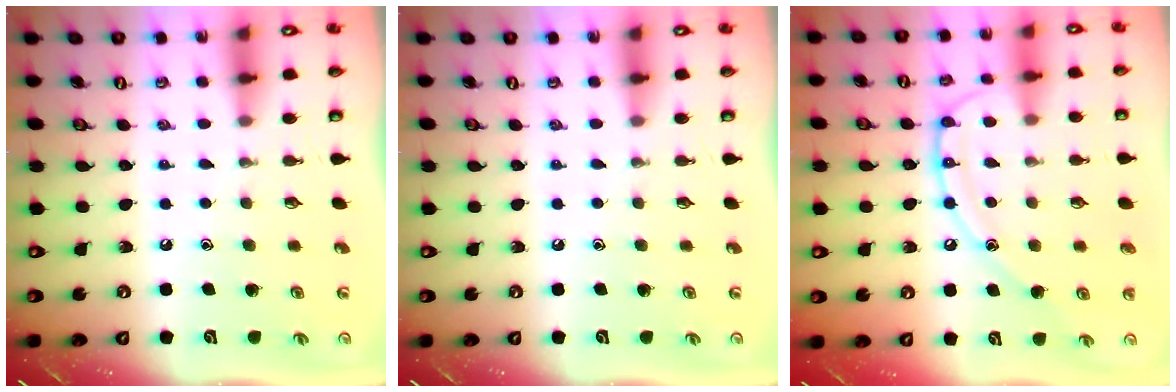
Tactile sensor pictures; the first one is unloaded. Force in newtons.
{"total": 0.0}
{"total": 14.2, "press": 14.2, "slide": 1.2}